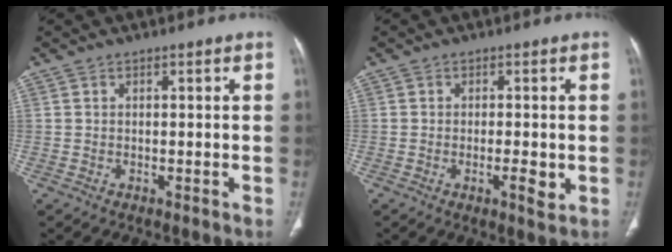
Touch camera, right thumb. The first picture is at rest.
{"total": 3.5, "force": [-0.7, 1.1, 3.3], "torque": [-0.049, -0.004, -0.011]}